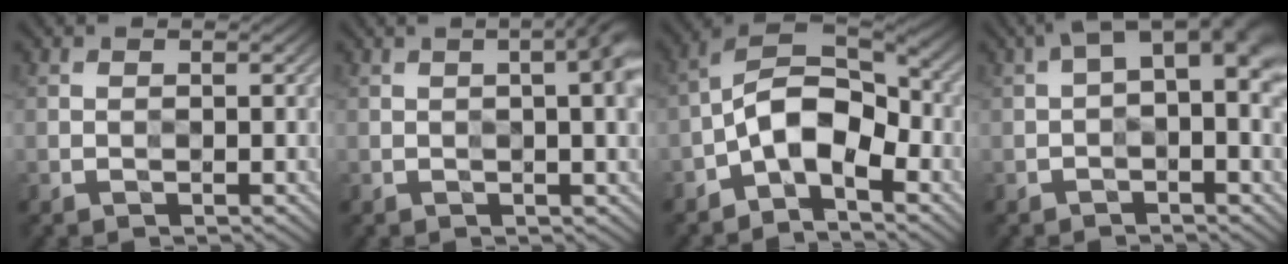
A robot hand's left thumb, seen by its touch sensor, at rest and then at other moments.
{"total": 4.7, "force": [1.0, 1.1, 4.4], "torque": [-0.045, 0.015, -0.001]}
{"total": 8.7, "force": [-3.5, 4.6, 6.6], "torque": [-0.114, 0.012, -0.084]}
{"total": 6.0, "force": [1.0, 2.4, 5.4], "torque": [-0.075, 0.015, 0.008]}